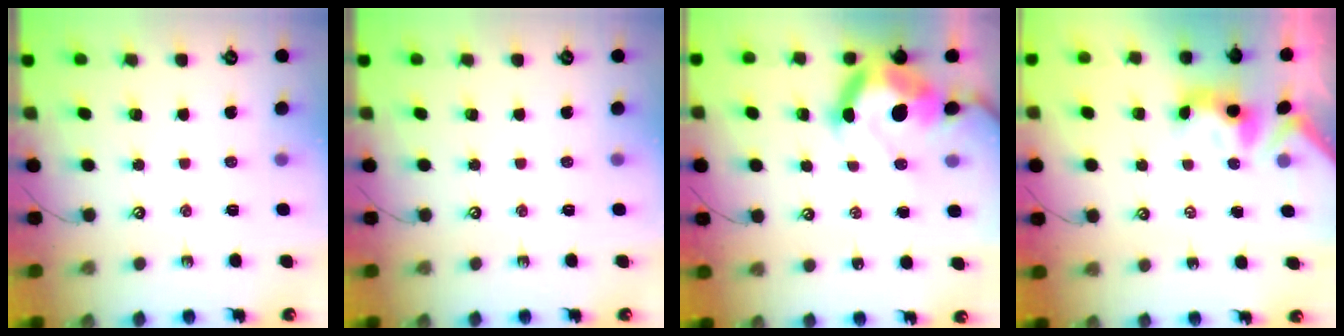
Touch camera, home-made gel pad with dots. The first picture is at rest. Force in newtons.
{"total": 0.0}
{"total": 16.5, "press": 16.4, "slide": 1.9}
{"total": 4.0, "press": 4.0, "slide": 0.2}